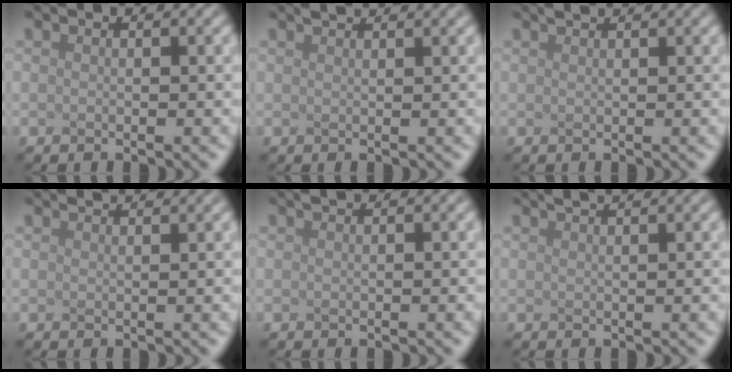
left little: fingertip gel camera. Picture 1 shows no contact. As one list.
[{"total": 1.8, "force": [1.6, 0.4, 0.8], "torque": [0.001, 0.010, 0.002]}, {"total": 1.5, "force": [1.3, 0.4, 0.7], "torque": [-0.002, 0.007, 0.000]}, {"total": 2.3, "force": [2.1, 0.6, 0.9], "torque": [0.005, 0.012, 0.004]}, {"total": 0.9, "force": [0.8, 0.2, 0.4], "torque": [-0.004, 0.002, 0.002]}, {"total": 3.3, "force": [2.5, 0.9, 1.9], "torque": [-0.006, 0.024, 0.005]}]